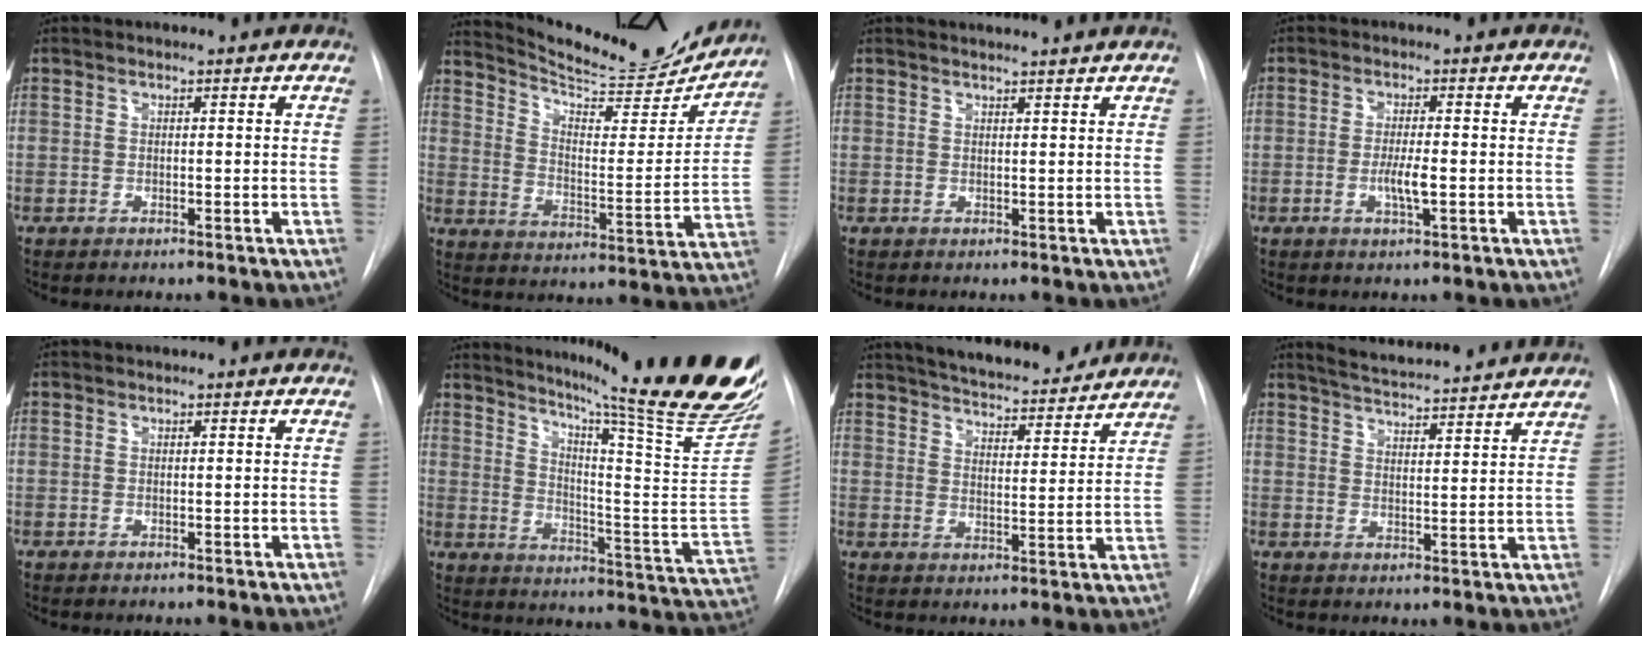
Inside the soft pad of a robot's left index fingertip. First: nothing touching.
{"total": 19.7, "force": [18.8, 2.7, 5.3], "torque": [-0.083, -0.052, 0.261]}
{"total": 4.4, "force": [4.1, -0.7, 1.2], "torque": [-0.015, 0.012, 0.048]}
{"total": 3.0, "force": [-0.6, 0.1, 3.0], "torque": [-0.056, -0.004, -0.010]}
{"total": 0.0}
{"total": 29.0, "force": [24.4, -0.5, 15.5], "torque": [-0.219, -0.129, 0.312]}
{"total": 18.5, "force": [16.8, 3.7, 6.9], "torque": [-0.111, 0.004, 0.229]}
{"total": 13.6, "force": [12.8, 0.7, 4.7], "torque": [-0.084, 0.011, 0.178]}